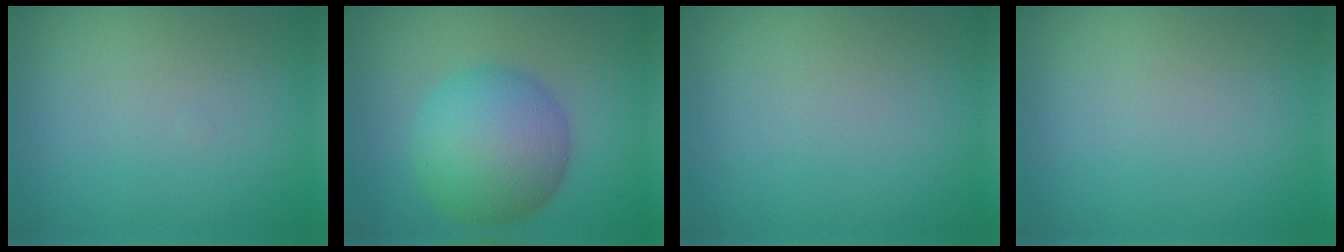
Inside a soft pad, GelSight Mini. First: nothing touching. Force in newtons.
{"total": 7.9, "press": 7.9, "slide": 0.1}
{"total": 0.0}
{"total": 0.0}